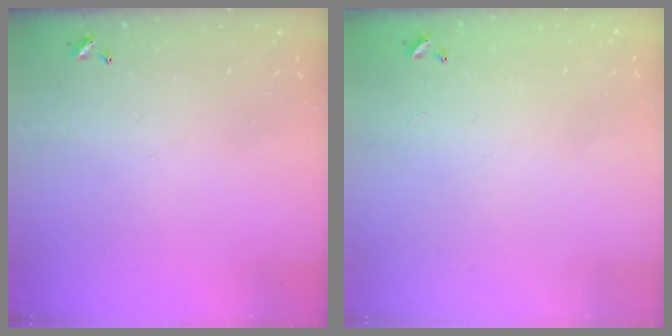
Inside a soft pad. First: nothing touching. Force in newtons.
{"total": 10.0, "press": 10.0, "slide": 0.3}